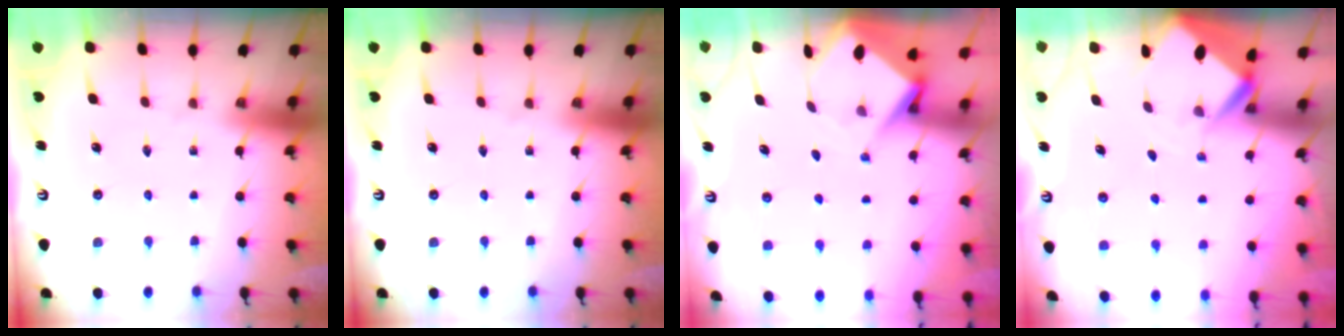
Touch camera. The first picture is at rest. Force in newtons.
{"total": 0.0}
{"total": 5.9, "press": 5.9, "slide": 0.5}
{"total": 3.6, "press": 3.6, "slide": 0.2}